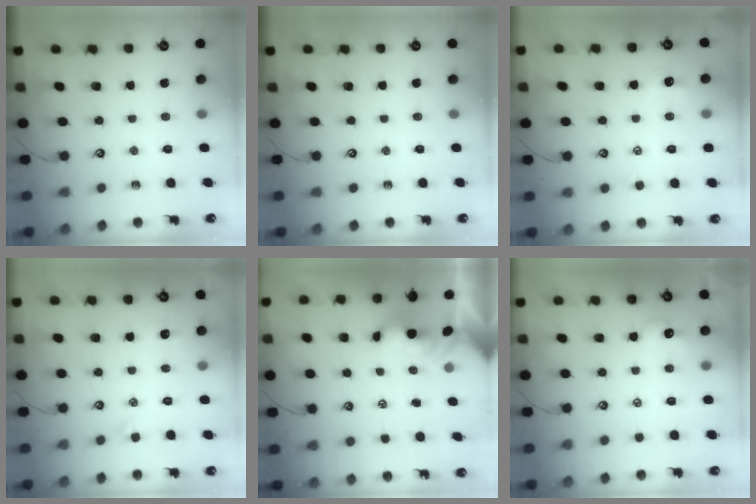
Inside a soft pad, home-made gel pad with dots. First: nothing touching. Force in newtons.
{"total": 0.0}
{"total": 0.9, "press": 0.9, "slide": 0.2}
{"total": 0.9, "press": 0.7, "slide": 0.5}
{"total": 1.6, "press": 1.4, "slide": 0.7}
{"total": 1.6, "press": 1.6, "slide": 0.3}